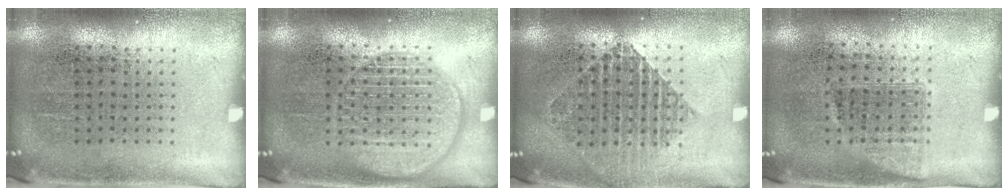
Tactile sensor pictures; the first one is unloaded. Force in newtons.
{"total": 3.3, "press": 3.3, "slide": 0.5}
{"total": 1.6, "press": 1.4, "slide": 0.7}
{"total": 0.9, "press": 0.8, "slide": 0.4}